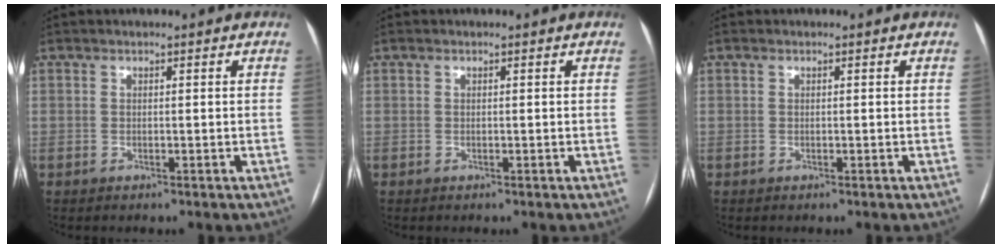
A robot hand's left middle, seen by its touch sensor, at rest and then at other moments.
{"total": 0.0}
{"total": 0.0}